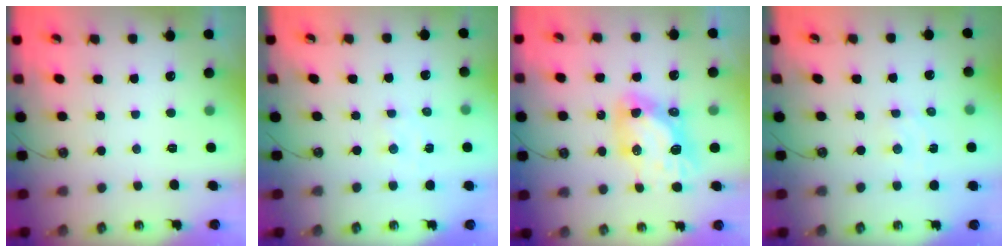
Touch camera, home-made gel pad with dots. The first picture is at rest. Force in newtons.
{"total": 2.2, "press": 2.2, "slide": 0.4}
{"total": 12.2, "press": 12.1, "slide": 1.5}
{"total": 2.6, "press": 2.6, "slide": 0.4}